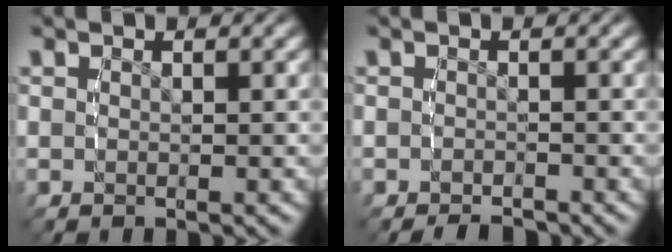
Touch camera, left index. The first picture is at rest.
{"total": 2.1, "force": [-1.9, 0.6, 0.4], "torque": [-0.013, -0.008, -0.030]}